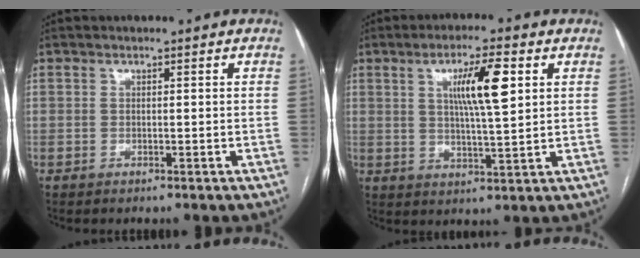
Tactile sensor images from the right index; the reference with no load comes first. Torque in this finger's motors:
{"motor_torque": [1.02, 0.80, 0.61, 0.09]}